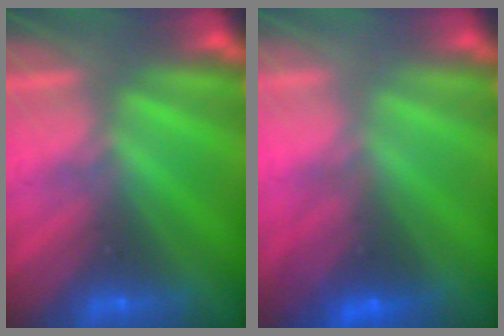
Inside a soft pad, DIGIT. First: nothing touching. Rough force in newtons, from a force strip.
{"total": 2.9}